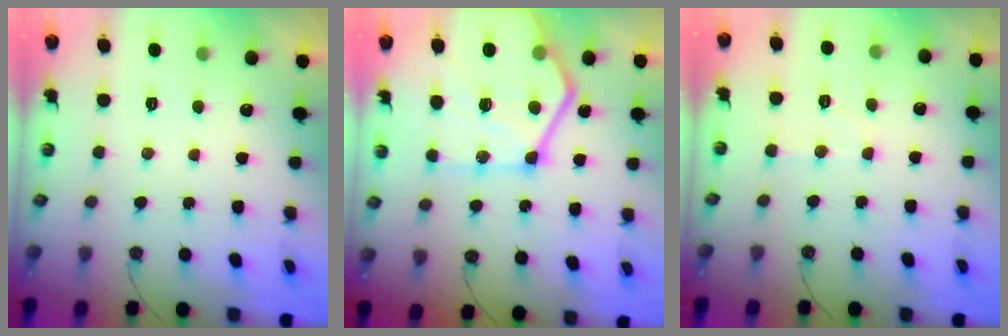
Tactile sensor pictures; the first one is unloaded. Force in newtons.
{"total": 25.2, "press": 25.1, "slide": 2.7}
{"total": 5.8, "press": 5.8, "slide": 0.4}